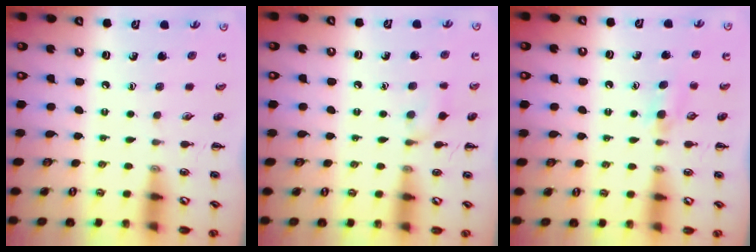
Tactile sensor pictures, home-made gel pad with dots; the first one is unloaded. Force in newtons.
{"total": 7.6, "press": 7.4, "slide": 1.9}
{"total": 3.9, "press": 3.6, "slide": 1.3}